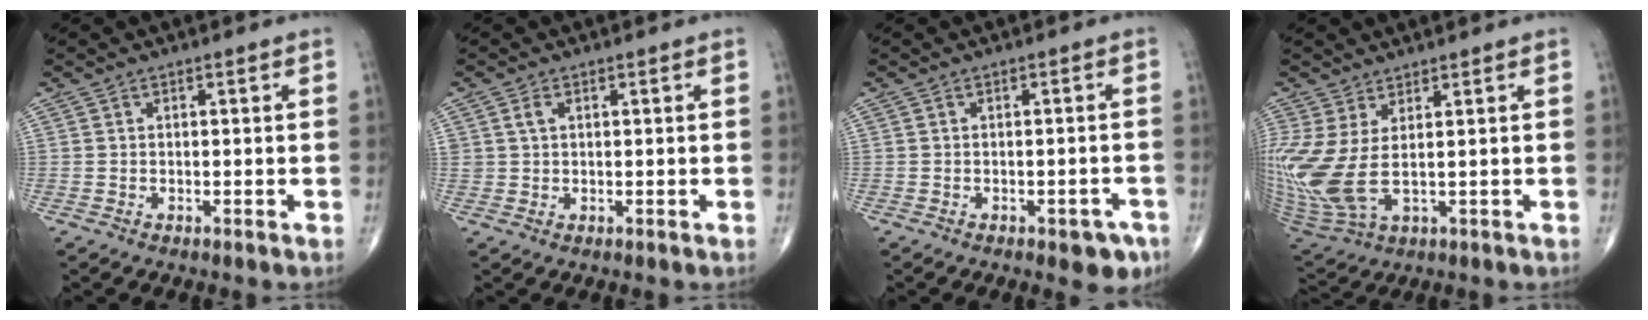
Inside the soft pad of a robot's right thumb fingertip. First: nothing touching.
{"total": 1.8, "force": [0.6, 1.2, 1.2], "torque": [-0.022, 0.001, 0.014]}
{"total": 4.6, "force": [-2.6, 2.3, 3.1], "torque": [-0.019, 0.014, -0.026]}
{"total": 12.5, "force": [1.4, 5.1, 11.3], "torque": [-0.289, -0.018, 0.045]}